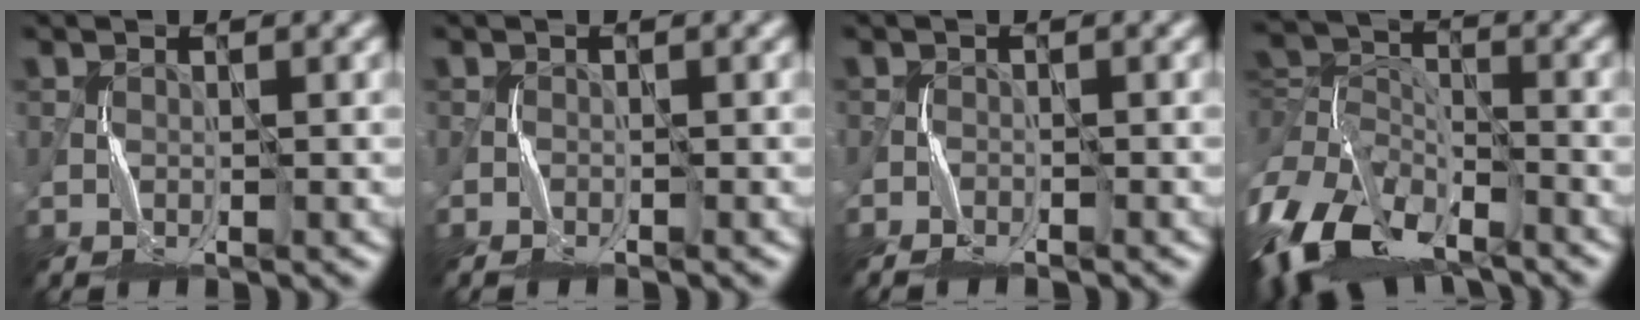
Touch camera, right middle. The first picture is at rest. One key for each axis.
{"total": 0.6, "fx": -0.6, "fy": -0.1, "fz": -0.1, "tx": 0.001, "ty": -0.001, "tz": -0.013}
{"total": 1.5, "fx": -1.5, "fy": 0.0, "fz": 0.4, "tx": -0.014, "ty": -0.002, "tz": -0.031}
{"total": 10.1, "fx": -5.4, "fy": 6.3, "fz": 5.7, "tx": -0.118, "ty": 0.001, "tz": -0.118}